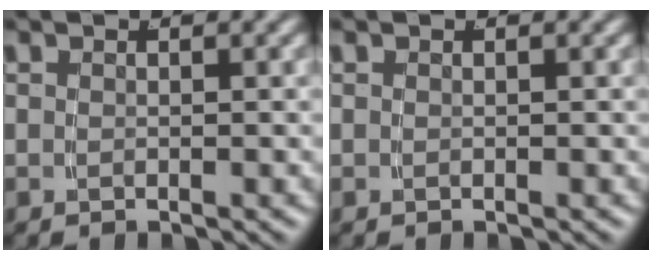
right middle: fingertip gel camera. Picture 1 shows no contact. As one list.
[{"total": 0.0}]